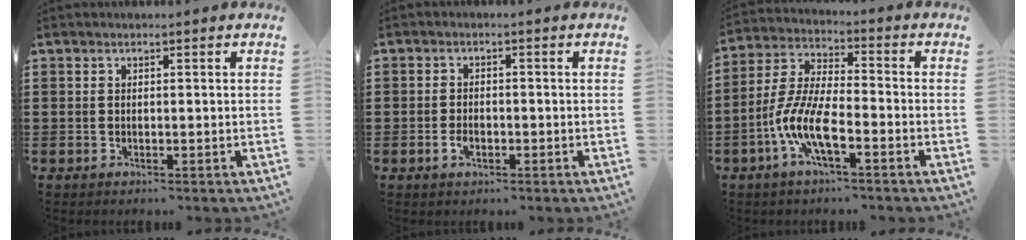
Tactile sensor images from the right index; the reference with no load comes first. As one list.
[{"total": 1.8, "force": [-0.7, 1.0, 1.3], "torque": [-0.025, -0.001, -0.014]}, {"total": 8.5, "force": [-4.1, 2.4, 7.0], "torque": [-0.178, -0.013, -0.087]}]